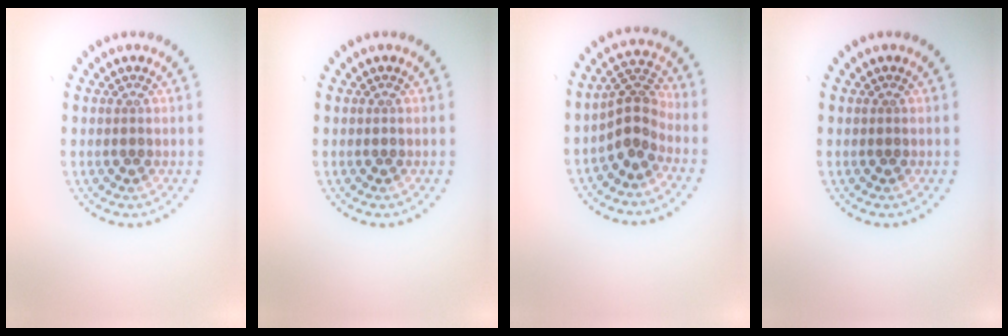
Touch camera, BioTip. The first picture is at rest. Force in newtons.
{"total": 0.0}
{"total": 3.4, "press": 2.9, "slide": 1.8}
{"total": 0.0}